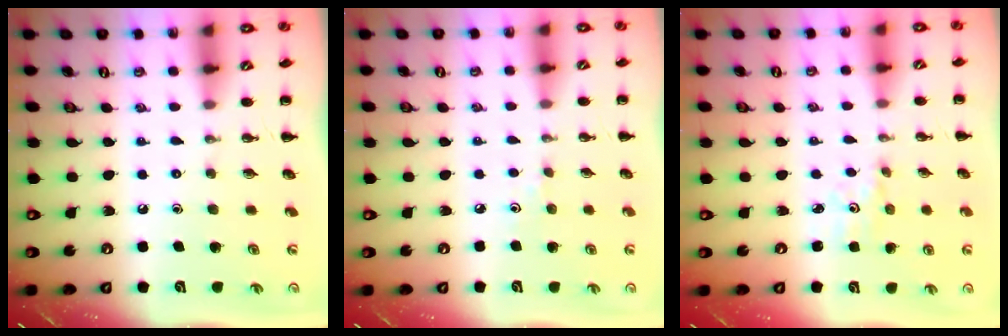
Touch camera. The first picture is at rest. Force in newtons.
{"total": 2.7, "press": 2.5, "slide": 0.9}
{"total": 2.4, "press": 2.3, "slide": 0.7}